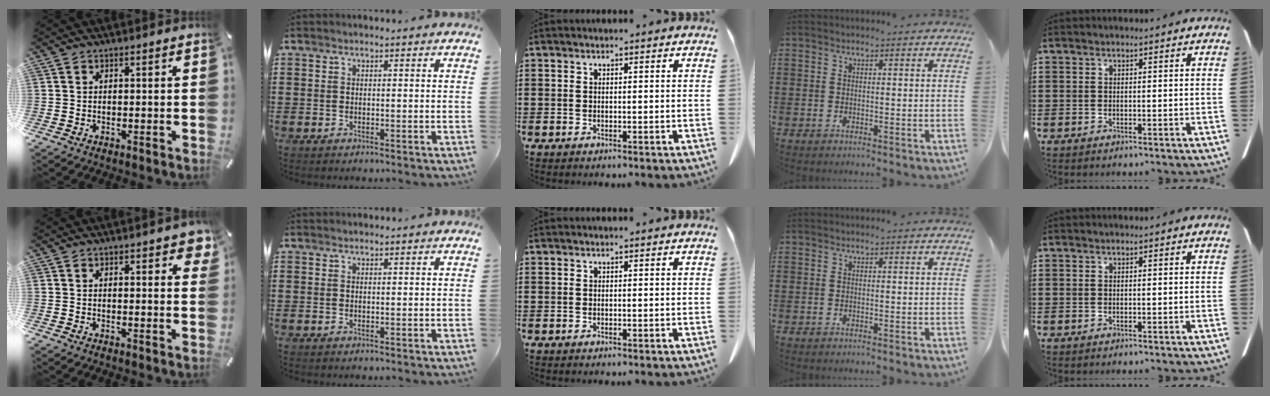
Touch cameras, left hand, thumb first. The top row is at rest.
{"thumb": {"total": 2.8, "force": [1.7, 1.2, 1.9], "torque": [-0.018, -0.006, 0.026]}, "index": {"total": 0.7, "force": [0.7, 0.2, 0.0], "torque": [-0.002, 0.000, 0.014]}}